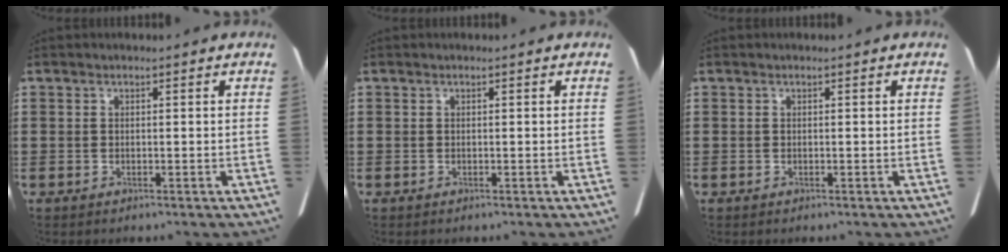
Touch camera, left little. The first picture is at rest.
{"total": 0.0}
{"total": 0.0}